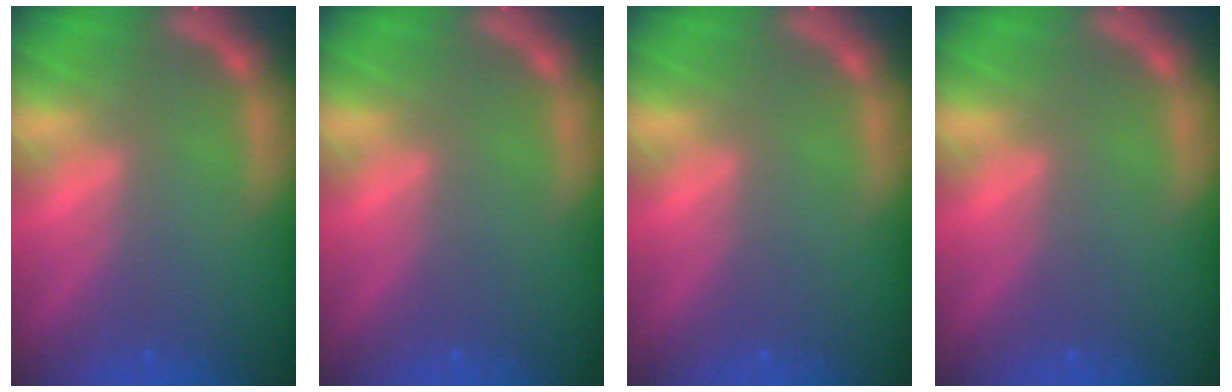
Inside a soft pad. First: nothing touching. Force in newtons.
{"total": 0.0}
{"total": 0.0}
{"total": 0.0}